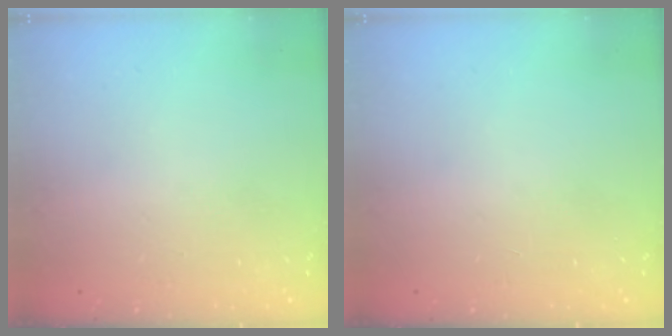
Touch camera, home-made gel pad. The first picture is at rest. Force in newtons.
{"total": 0.0}